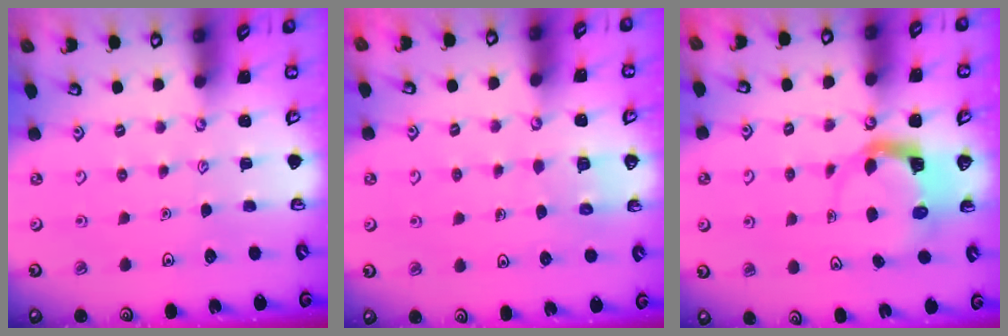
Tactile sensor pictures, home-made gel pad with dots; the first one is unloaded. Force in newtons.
{"total": 5.2, "press": 5.2, "slide": 0.3}
{"total": 3.9, "press": 3.9, "slide": 0.3}